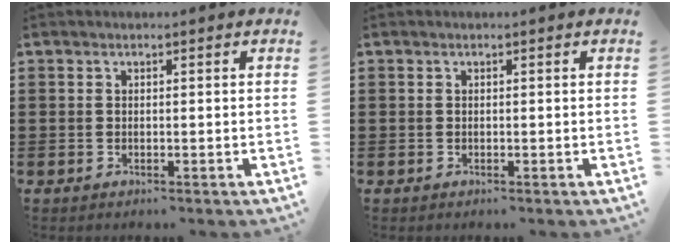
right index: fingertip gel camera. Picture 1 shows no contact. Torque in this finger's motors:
{"motor_torque": [-0.54, 0.88, 0.02, 0.01]}